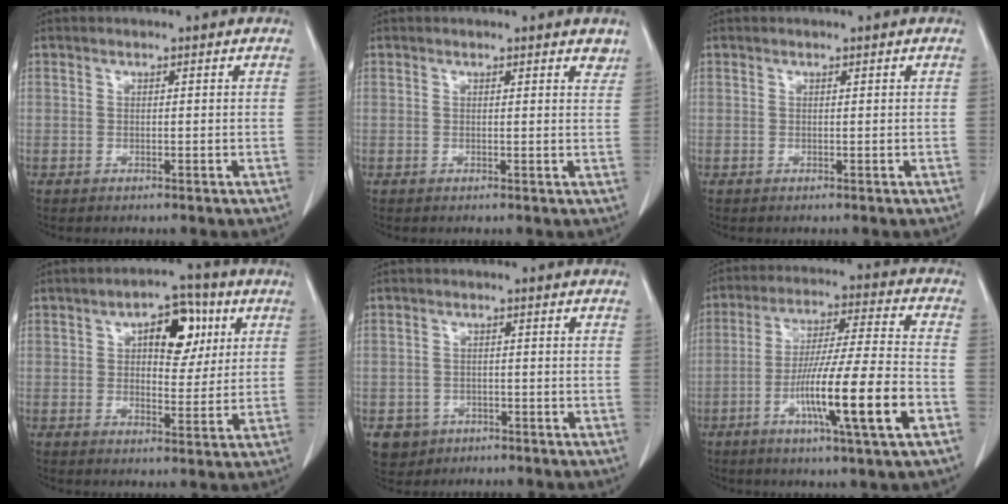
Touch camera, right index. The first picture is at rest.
{"total": 2.4, "force": [2.2, 0.6, 0.7], "torque": [-0.006, -0.009, 0.012]}
{"total": 0.0}
{"total": 8.8, "force": [3.1, 4.3, 7.0], "torque": [-0.096, 0.022, 0.045]}
{"total": 4.0, "force": [-1.8, 3.5, 0.4], "torque": [-0.005, 0.010, -0.023]}
{"total": 16.1, "force": [-5.9, -0.1, 15.0], "torque": [-0.265, -0.012, -0.100]}